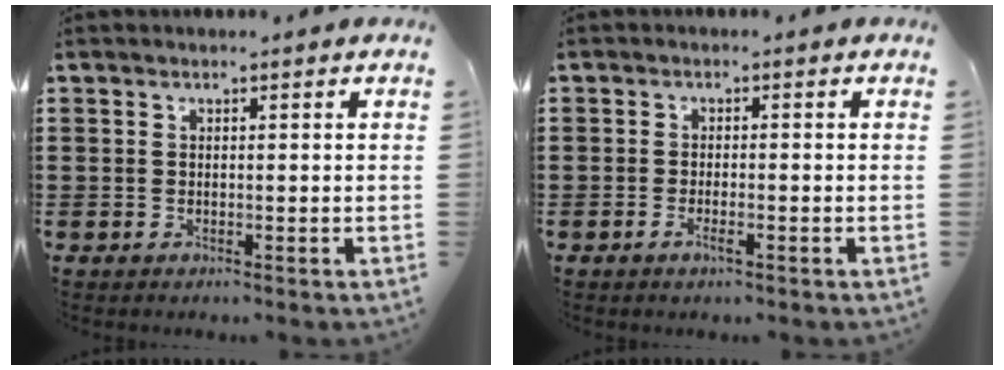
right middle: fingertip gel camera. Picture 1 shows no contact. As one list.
[{"total": 1.7, "force": [-1.0, 0.3, 1.4], "torque": [-0.031, -0.004, -0.019]}]